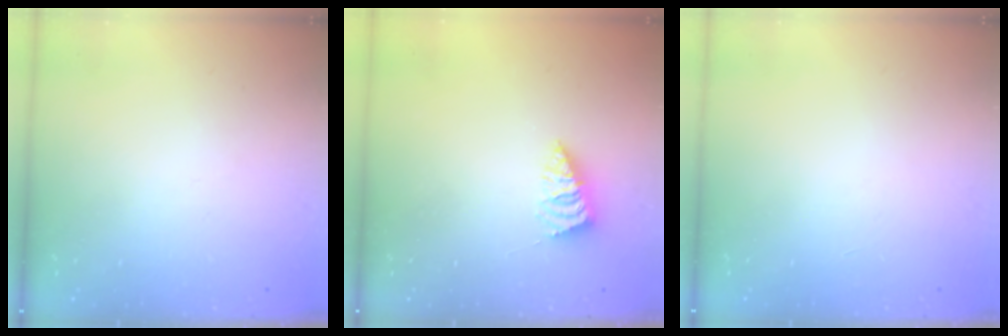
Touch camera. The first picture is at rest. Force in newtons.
{"total": 1.9, "press": 1.9, "slide": 0.2}
{"total": 0.0}